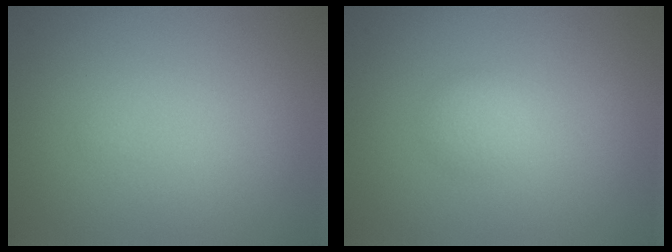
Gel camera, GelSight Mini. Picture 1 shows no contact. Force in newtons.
{"total": 1.4, "press": 1.4, "slide": 0.1}